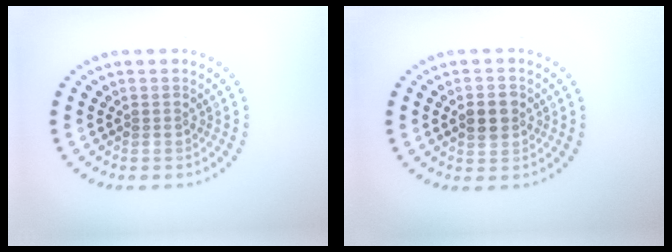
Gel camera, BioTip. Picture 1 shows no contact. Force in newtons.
{"total": 2.8, "press": 2.8, "slide": 0.1}